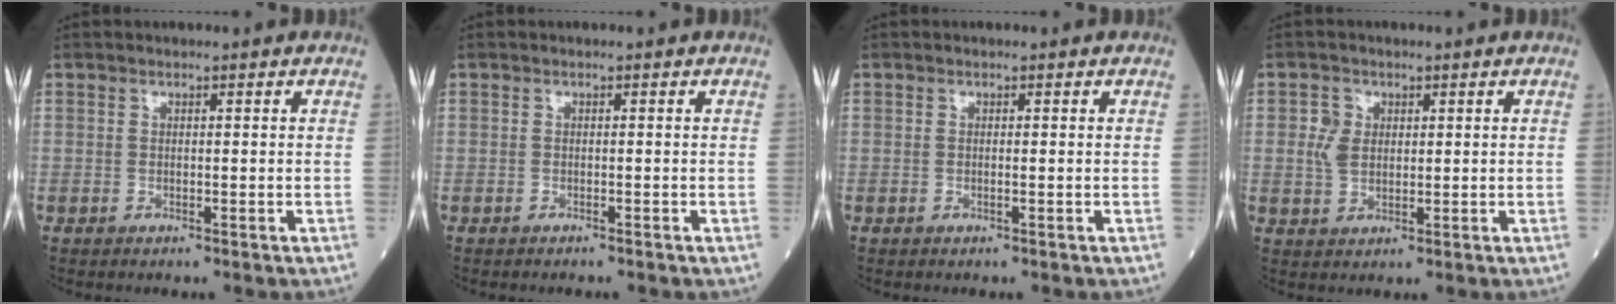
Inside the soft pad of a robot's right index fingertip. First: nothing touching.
{"total": 0.8, "force": [-0.7, 0.1, 0.3], "torque": [-0.010, -0.001, -0.006]}
{"total": 0.0}
{"total": 3.2, "force": [0.7, 2.4, 1.9], "torque": [-0.039, 0.008, 0.020]}